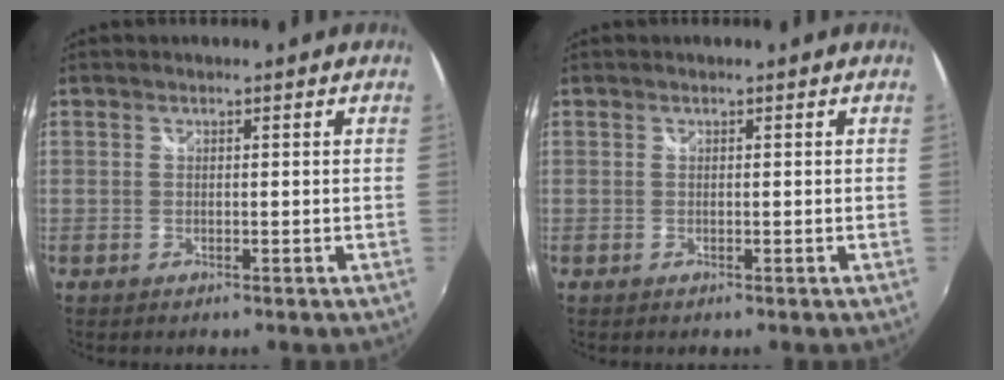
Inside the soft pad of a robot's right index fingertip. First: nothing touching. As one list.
[{"total": 0.0}]